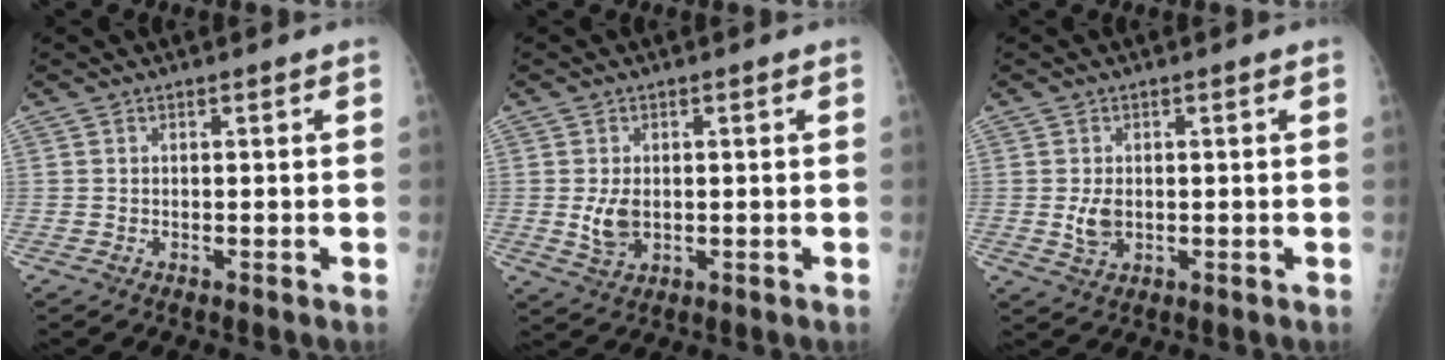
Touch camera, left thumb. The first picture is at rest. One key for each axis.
{"total": 4.6, "fx": -0.1, "fy": 2.9, "fz": 3.5, "tx": -0.061, "ty": -0.005, "tz": 0.006}
{"total": 3.7, "fx": -0.1, "fy": 2.4, "fz": 2.8, "tx": -0.048, "ty": -0.003, "tz": 0.003}